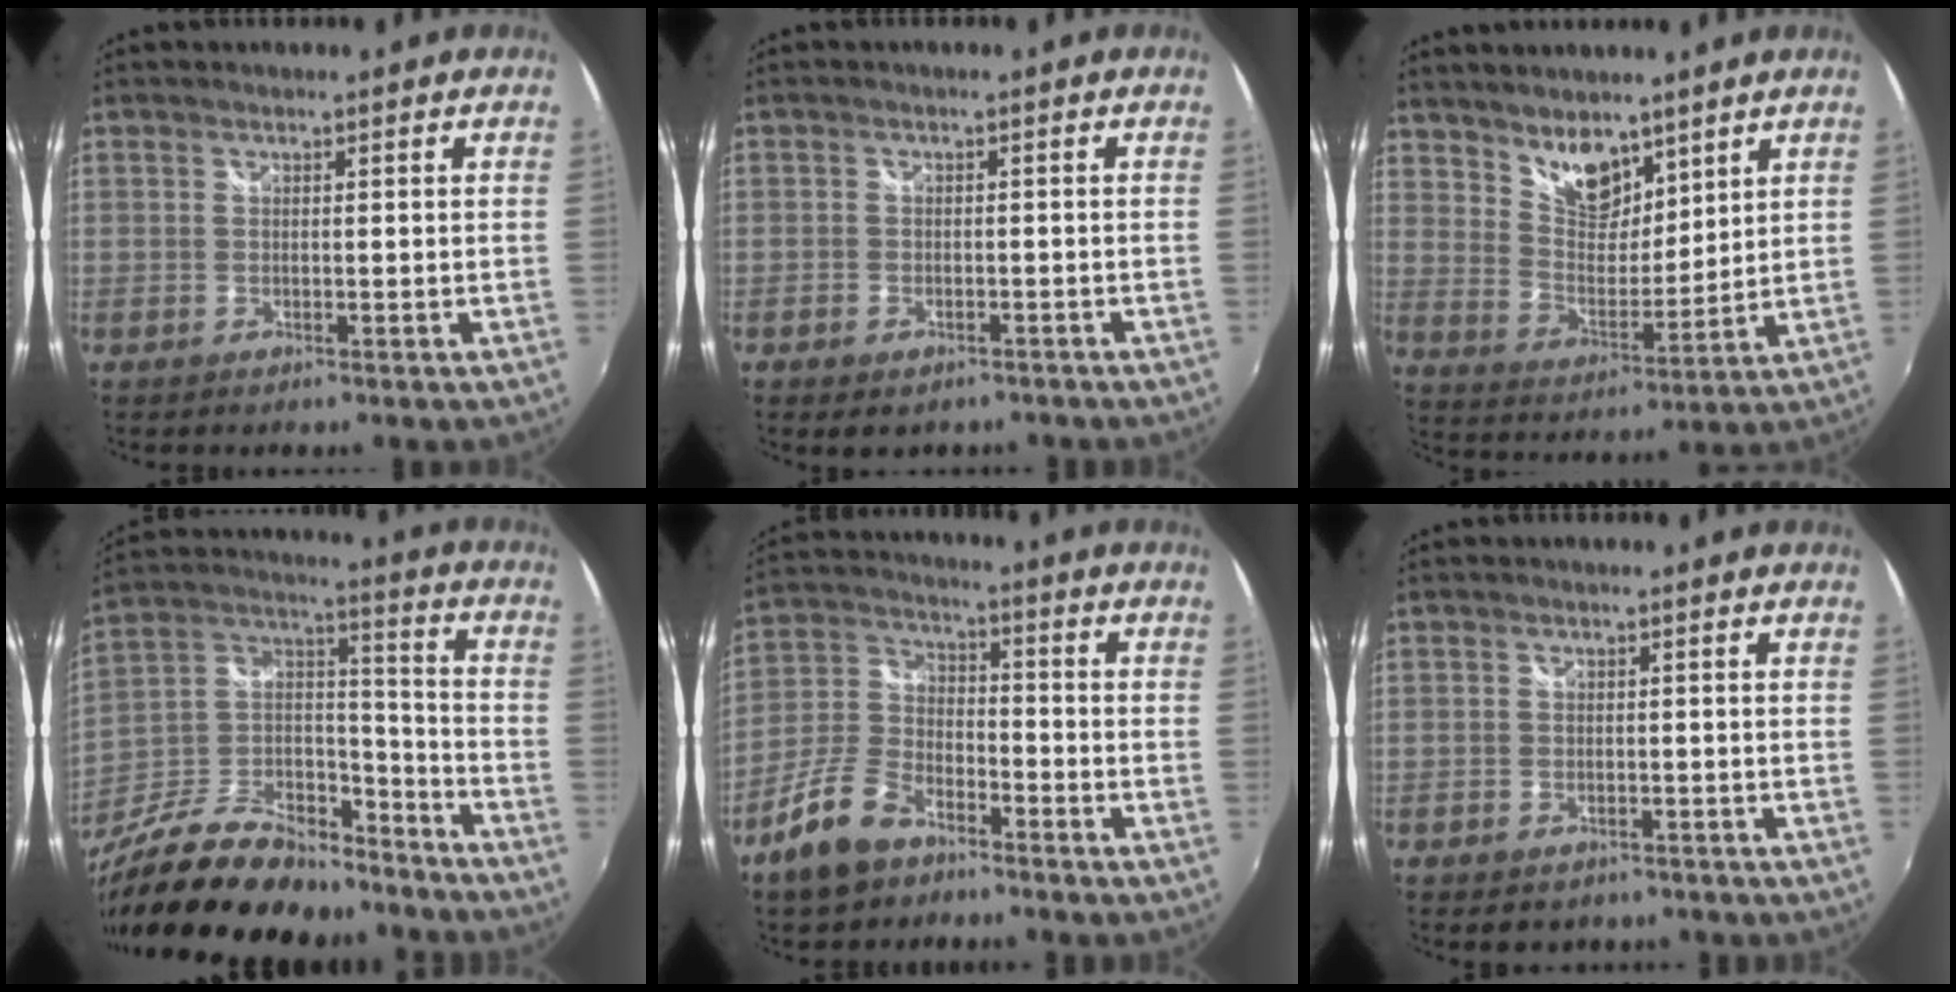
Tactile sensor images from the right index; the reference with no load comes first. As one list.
[{"total": 3.9, "force": [-2.6, 2.4, 1.6], "torque": [-0.040, -0.012, -0.037]}, {"total": 9.9, "force": [7.4, 4.9, 4.4], "torque": [-0.067, 0.002, 0.142]}, {"total": 27.5, "force": [-20.2, 12.4, 14.0], "torque": [-0.296, 0.028, -0.314]}, {"total": 11.3, "force": [-7.6, 5.7, 6.1], "torque": [-0.145, 0.010, -0.145]}, {"total": 3.7, "force": [-2.6, 2.4, 1.0], "torque": [-0.027, -0.008, -0.037]}]